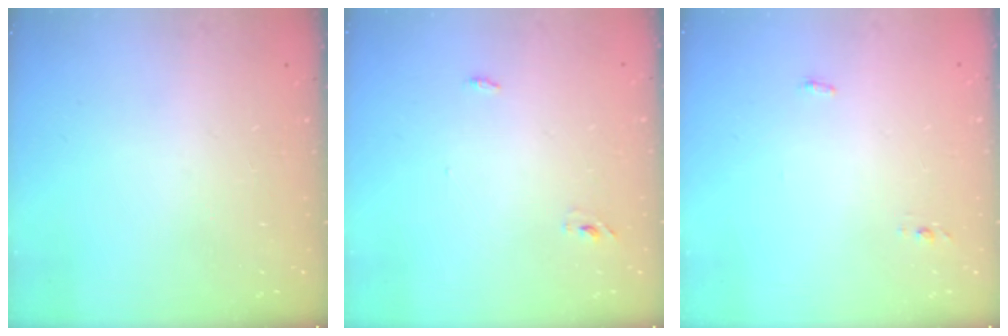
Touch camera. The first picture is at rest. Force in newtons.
{"total": 2.9, "press": 2.7, "slide": 1.0}
{"total": 3.4, "press": 3.2, "slide": 1.1}